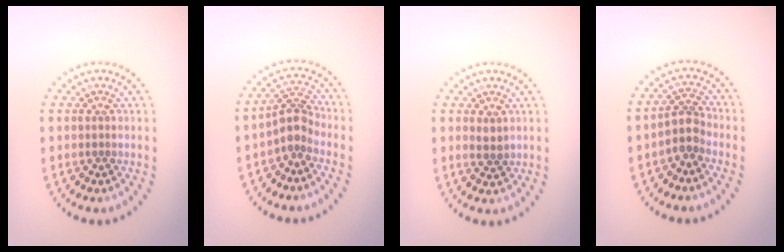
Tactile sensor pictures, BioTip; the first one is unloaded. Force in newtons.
{"total": 2.6, "press": 2.0, "slide": 1.7}
{"total": 1.1, "press": 1.0, "slide": 0.3}
{"total": 2.3, "press": 1.7, "slide": 1.5}